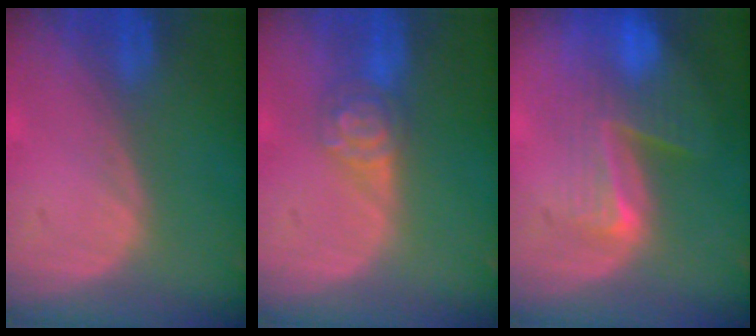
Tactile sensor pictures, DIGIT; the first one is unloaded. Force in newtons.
{"total": 4.1, "press": 4.0, "slide": 0.8}
{"total": 8.2, "press": 7.1, "slide": 4.0}